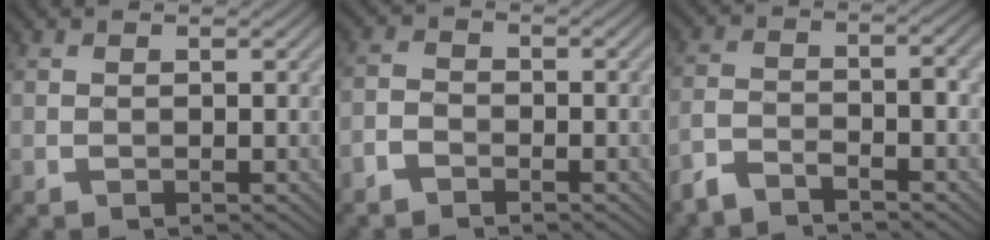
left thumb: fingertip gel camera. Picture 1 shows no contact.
{"total": 2.4, "force": [-1.9, 1.1, 1.0], "torque": [-0.020, 0.002, -0.047]}
{"total": 5.1, "force": [-3.9, 1.1, 3.0], "torque": [-0.064, -0.003, -0.084]}